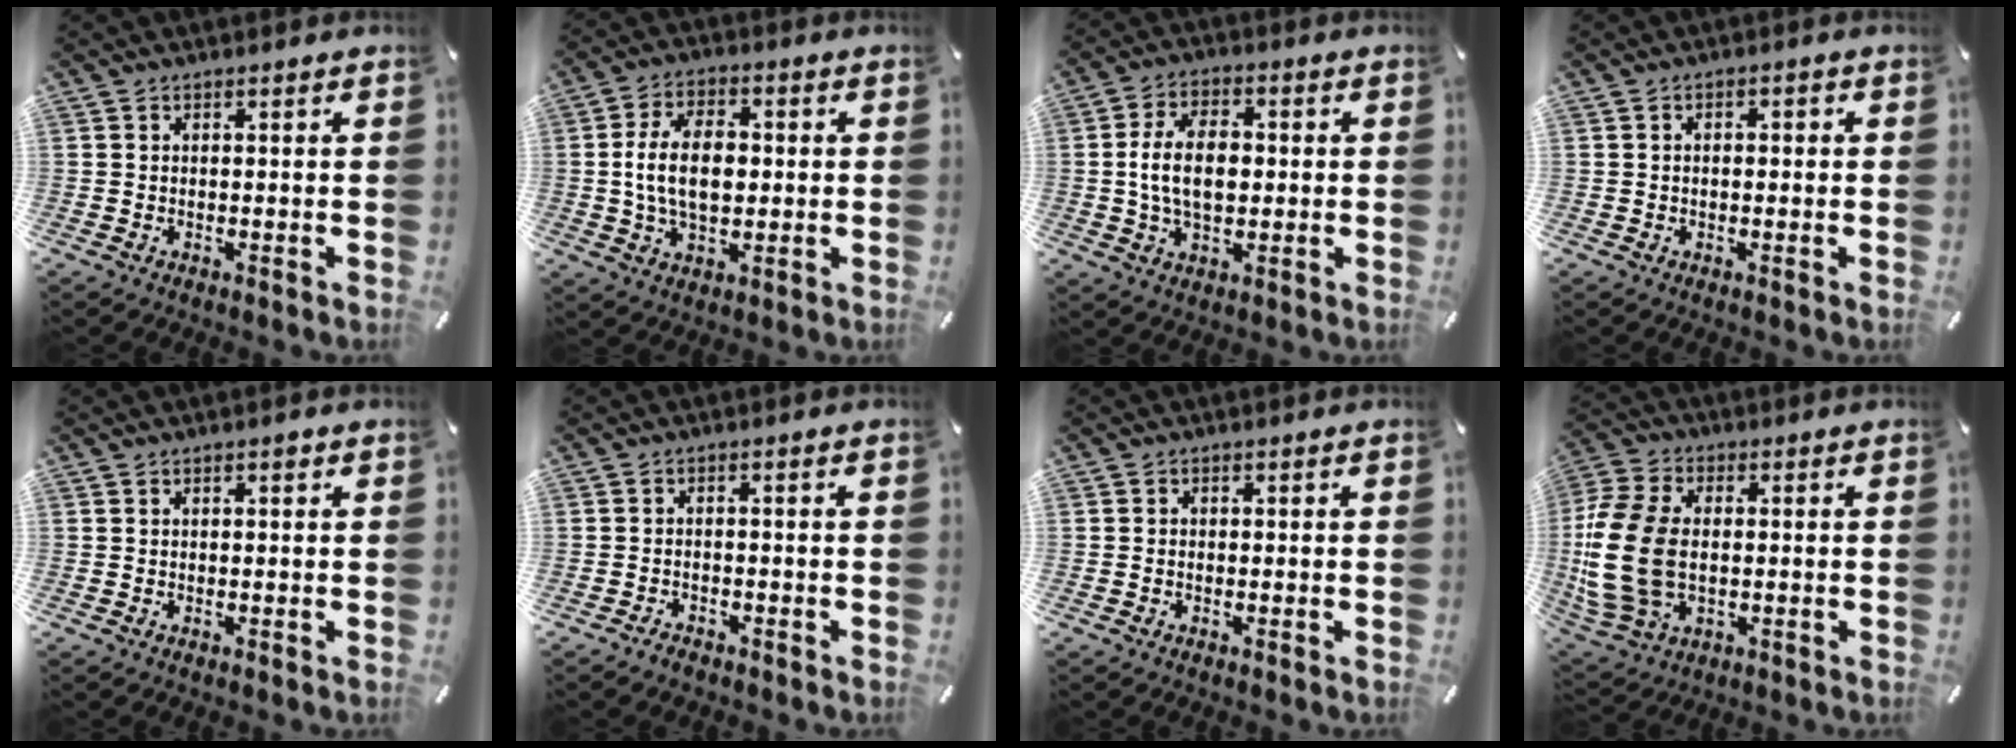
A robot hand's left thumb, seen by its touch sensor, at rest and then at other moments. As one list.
[{"total": 11.5, "force": [0.3, 7.3, 9.0], "torque": [-0.181, 0.005, -0.001]}, {"total": 10.7, "force": [0.2, 6.6, 8.4], "torque": [-0.163, 0.005, -0.002]}, {"total": 1.6, "force": [-0.6, 0.9, 1.1], "torque": [-0.021, 0.004, -0.012]}, {"total": 0.8, "force": [0.3, 0.4, 0.6], "torque": [-0.012, 0.005, 0.004]}, {"total": 1.5, "force": [-1.3, 0.6, 0.1], "torque": [-0.003, 0.008, -0.030]}, {"total": 0.7, "force": [-0.2, 0.5, 0.4], "torque": [-0.008, 0.001, -0.006]}, {"total": 16.7, "force": [-1.0, 12.1, 11.5], "torque": [-0.273, 0.007, -0.021]}]